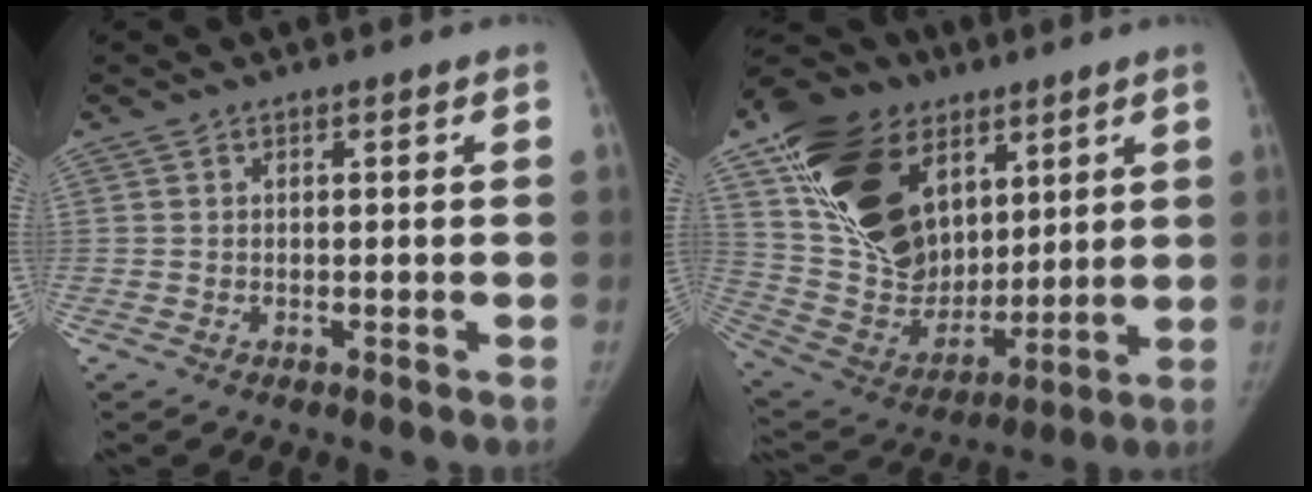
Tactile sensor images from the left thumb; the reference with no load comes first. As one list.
[{"total": 27.6, "force": [11.3, 19.0, 16.5], "torque": [-0.286, -0.016, 0.214]}]